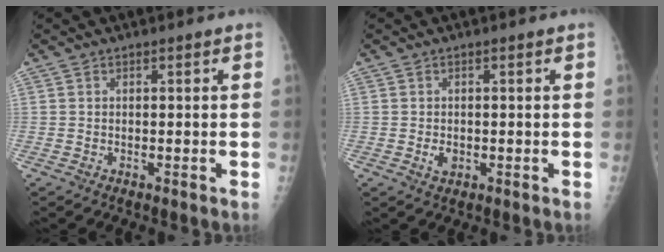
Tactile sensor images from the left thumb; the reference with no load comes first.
{"total": 1.9, "force": [-0.3, 1.4, 1.2], "torque": [-0.017, -0.001, -0.001]}